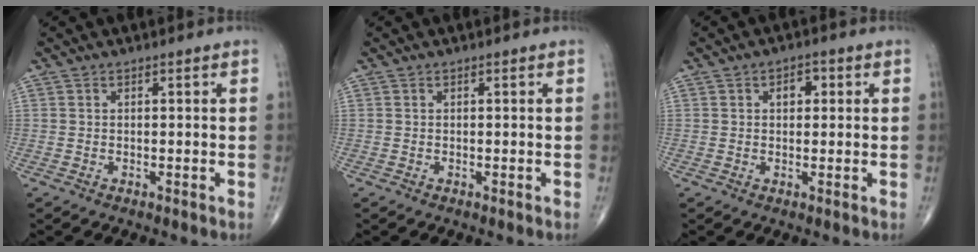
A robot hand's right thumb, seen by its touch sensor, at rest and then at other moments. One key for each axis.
{"total": 0.0}
{"total": 3.0, "fx": 0.8, "fy": 2.0, "fz": 2.1, "tx": -0.015, "ty": 0.004, "tz": 0.007}